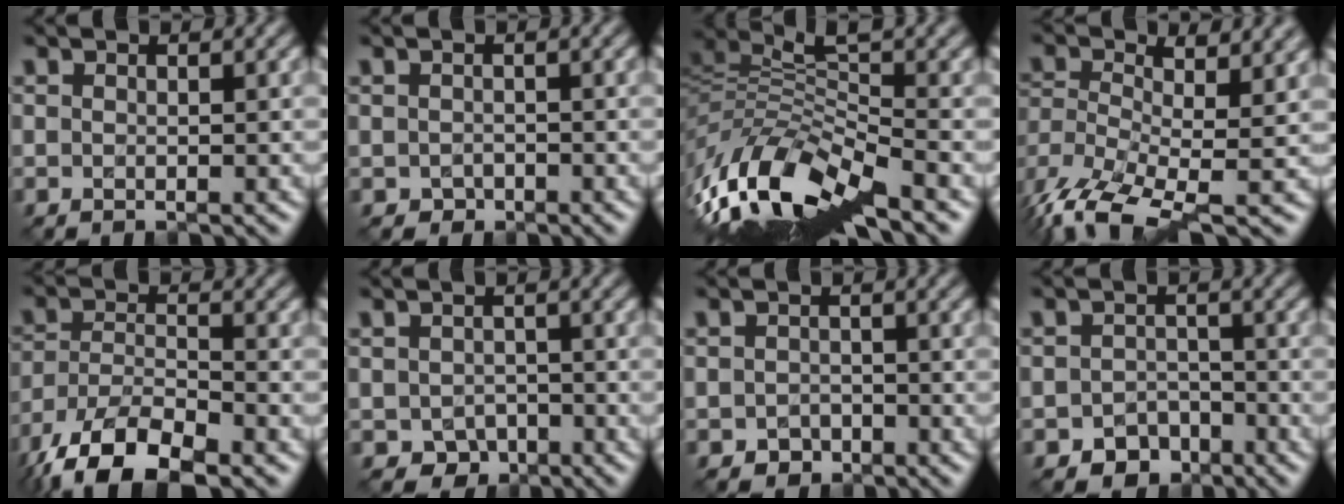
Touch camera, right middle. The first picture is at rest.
{"total": 0.7, "force": [-0.2, 0.7, -0.1], "torque": [0.002, 0.003, -0.005]}
{"total": 11.7, "force": [-5.4, 3.5, 9.7], "torque": [-0.198, 0.009, -0.098]}
{"total": 9.9, "force": [-3.0, 4.5, 8.3], "torque": [-0.192, -0.007, -0.055]}
{"total": 10.0, "force": [-6.9, 3.7, 6.2], "torque": [-0.122, -0.010, -0.135]}
{"total": 2.1, "force": [-0.8, 1.8, 0.6], "torque": [-0.007, -0.002, -0.016]}
{"total": 1.3, "force": [-0.6, 1.1, 0.1], "torque": [0.001, 0.004, -0.013]}
{"total": 2.7, "force": [-1.7, 2.1, 0.6], "torque": [-0.002, 0.003, -0.031]}